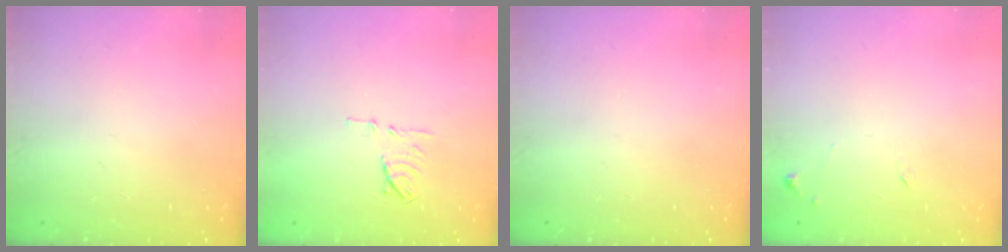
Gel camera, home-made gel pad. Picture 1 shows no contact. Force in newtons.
{"total": 7.6, "press": 7.6, "slide": 0.8}
{"total": 0.0}
{"total": 5.5, "press": 5.4, "slide": 0.4}